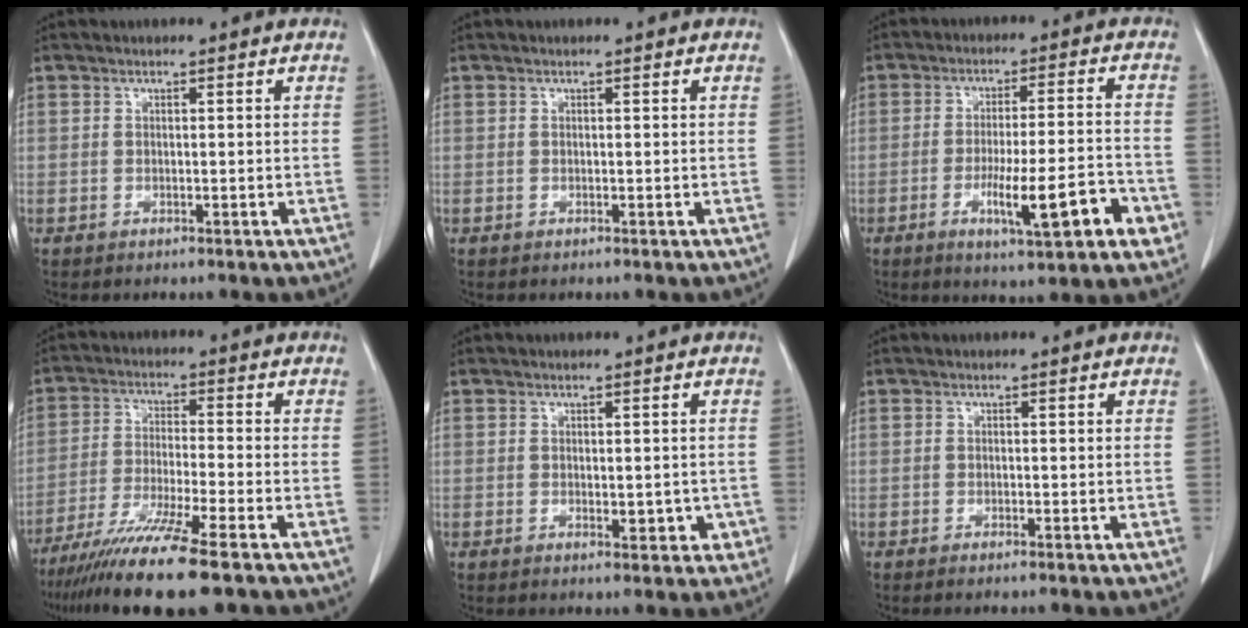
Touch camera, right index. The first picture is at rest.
{"total": 0.0}
{"total": 11.7, "force": [-4.7, 1.6, 10.6], "torque": [-0.163, 0.001, -0.067]}
{"total": 12.2, "force": [-9.0, -0.9, 8.2], "torque": [-0.149, -0.037, -0.152]}
{"total": 3.3, "force": [-0.7, 1.9, 2.6], "torque": [-0.025, 0.001, -0.002]}
{"total": 0.6, "force": [-0.5, -0.1, 0.4], "torque": [-0.011, -0.001, -0.009]}